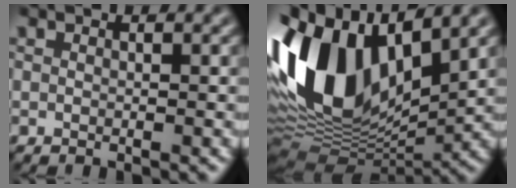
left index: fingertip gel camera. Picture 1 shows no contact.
{"total": 15.0, "force": [2.1, 8.2, 12.4], "torque": [-0.260, 0.006, 0.032]}